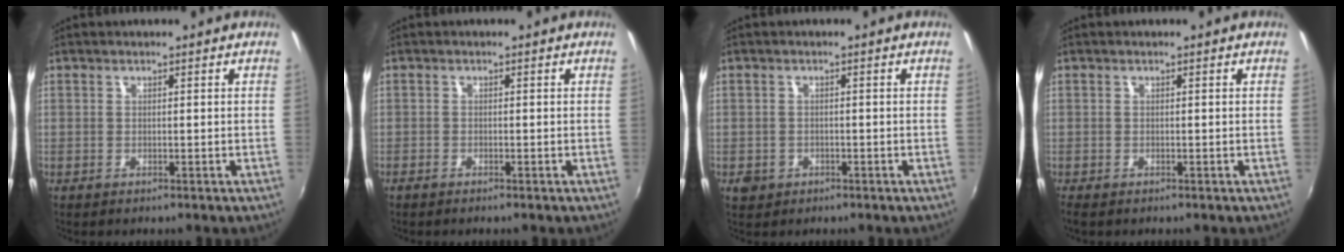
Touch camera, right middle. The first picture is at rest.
{"total": 1.1, "force": [-1.0, 0.3, 0.4], "torque": [-0.013, -0.003, -0.022]}
{"total": 2.8, "force": [-1.2, 2.4, 0.8], "torque": [-0.021, -0.001, -0.016]}
{"total": 0.9, "force": [-0.6, 0.3, 0.5], "torque": [-0.012, -0.003, -0.011]}